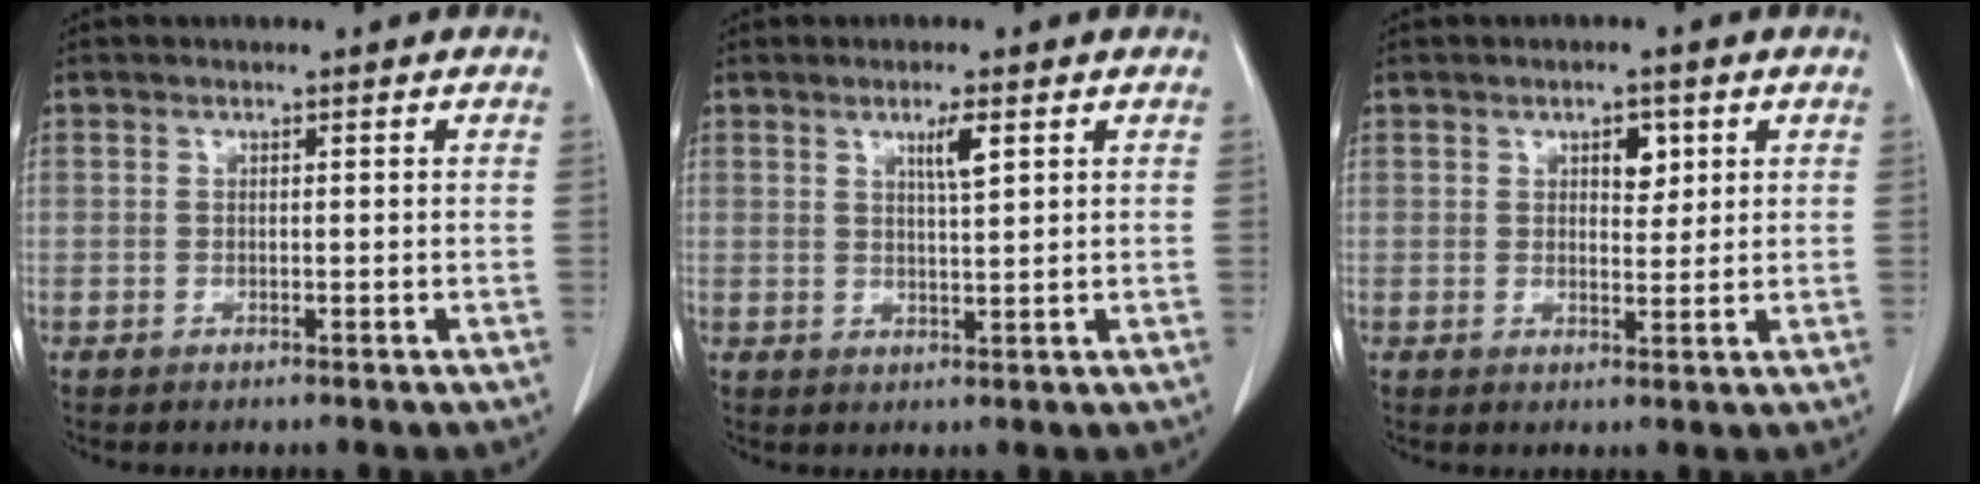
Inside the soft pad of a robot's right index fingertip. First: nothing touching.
{"total": 3.2, "force": [1.5, 0.1, 2.8], "torque": [-0.048, -0.004, 0.026]}
{"total": 3.2, "force": [1.4, 1.7, 2.3], "torque": [-0.032, 0.000, 0.021]}